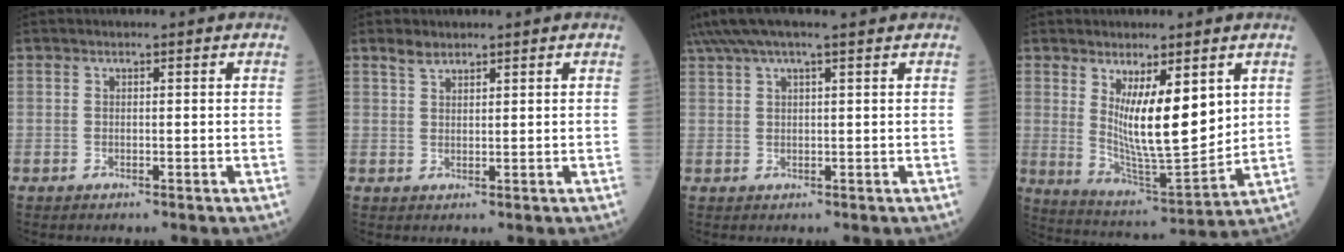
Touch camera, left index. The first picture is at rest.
{"total": 1.9, "force": [1.7, 0.7, 0.7], "torque": [-0.018, 0.008, 0.035]}
{"total": 8.3, "force": [6.7, 0.3, 4.9], "torque": [-0.093, 0.051, 0.104]}
{"total": 11.4, "force": [3.5, 2.6, 10.5], "torque": [-0.187, -0.025, 0.072]}